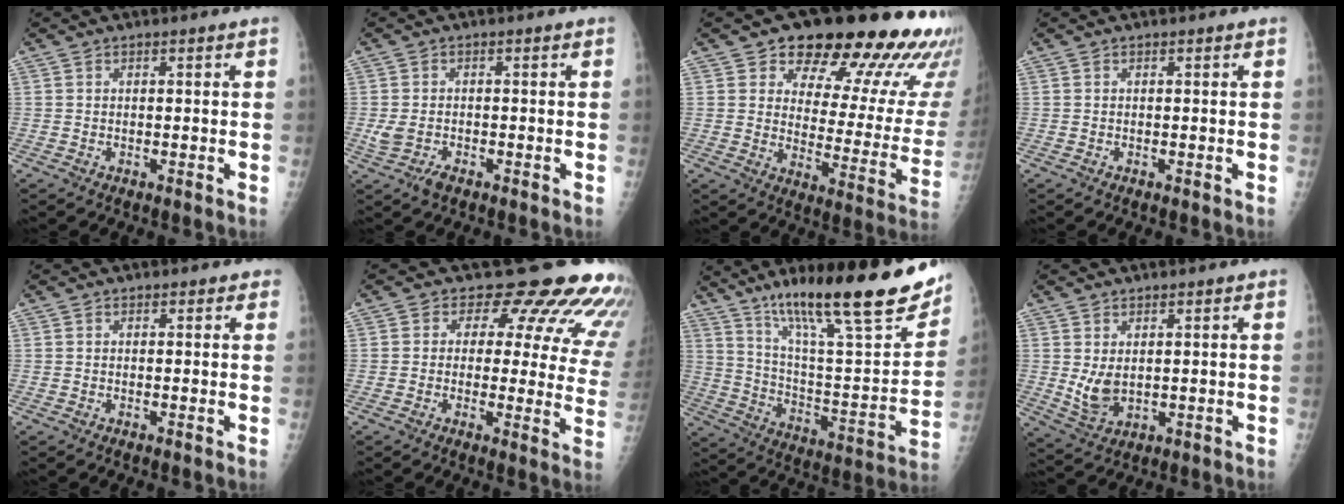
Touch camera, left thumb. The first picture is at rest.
{"total": 3.4, "force": [-1.4, 2.0, 2.4], "torque": [-0.055, 0.008, -0.020]}
{"total": 24.9, "force": [17.1, 11.0, 14.5], "torque": [-0.140, -0.080, 0.213]}
{"total": 0.0}
{"total": 1.2, "force": [0.8, 0.8, 0.2], "torque": [0.015, -0.003, 0.003]}
{"total": 16.4, "force": [12.8, 7.1, 7.4], "torque": [-0.033, -0.075, 0.121]}
{"total": 28.3, "force": [18.7, 5.8, 20.4], "torque": [-0.290, -0.060, 0.304]}
{"total": 5.2, "force": [1.1, 3.4, 3.7], "torque": [-0.063, -0.020, 0.034]}